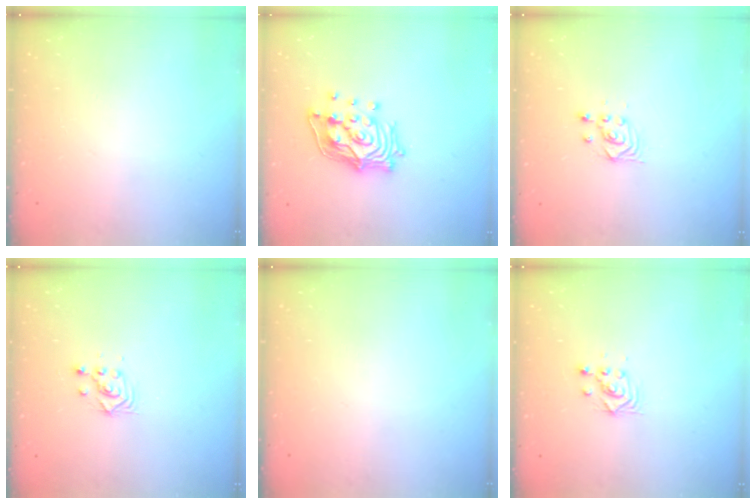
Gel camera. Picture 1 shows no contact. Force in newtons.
{"total": 14.1, "press": 14.0, "slide": 1.7}
{"total": 3.3, "press": 3.2, "slide": 0.4}
{"total": 2.8, "press": 2.8, "slide": 0.2}
{"total": 0.0}
{"total": 3.0, "press": 3.0, "slide": 0.1}